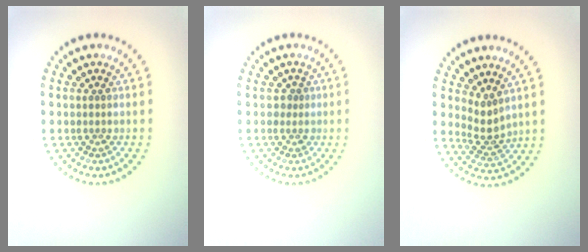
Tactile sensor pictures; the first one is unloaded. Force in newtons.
{"total": 1.1, "press": 0.8, "slide": 0.7}
{"total": 2.4, "press": 1.6, "slide": 1.7}